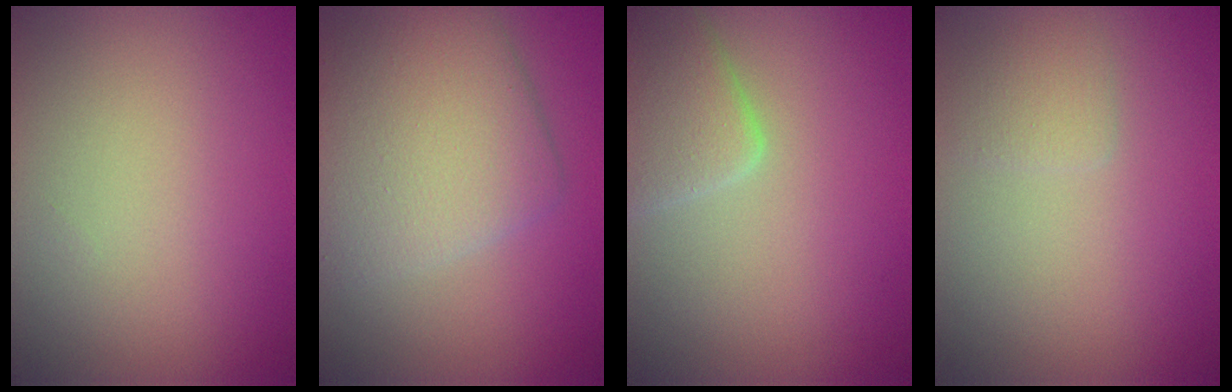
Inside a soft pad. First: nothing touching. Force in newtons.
{"total": 6.8, "press": 6.8, "slide": 0.3}
{"total": 3.6, "press": 3.6, "slide": 0.1}
{"total": 1.3, "press": 1.3, "slide": 0.1}